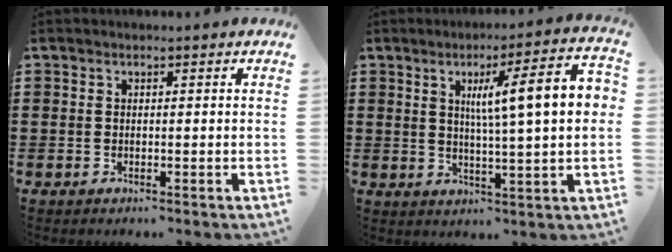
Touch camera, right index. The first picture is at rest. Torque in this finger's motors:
{"motor_torque": [1.72, -0.02, 1.05, 0.21]}